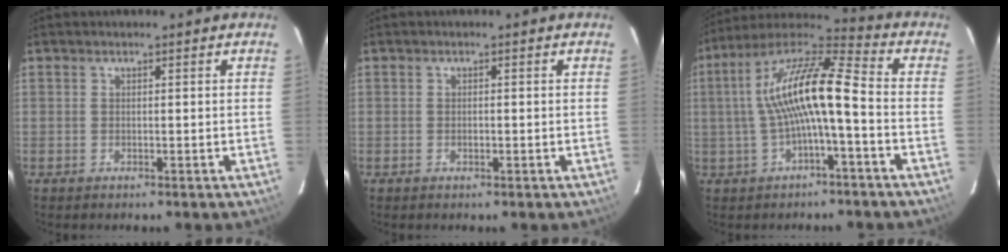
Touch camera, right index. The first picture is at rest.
{"total": 0.8, "force": [-0.4, 0.4, 0.6], "torque": [-0.011, 0.001, -0.007]}
{"total": 14.0, "force": [-1.3, 2.5, 13.7], "torque": [-0.263, 0.020, -0.027]}